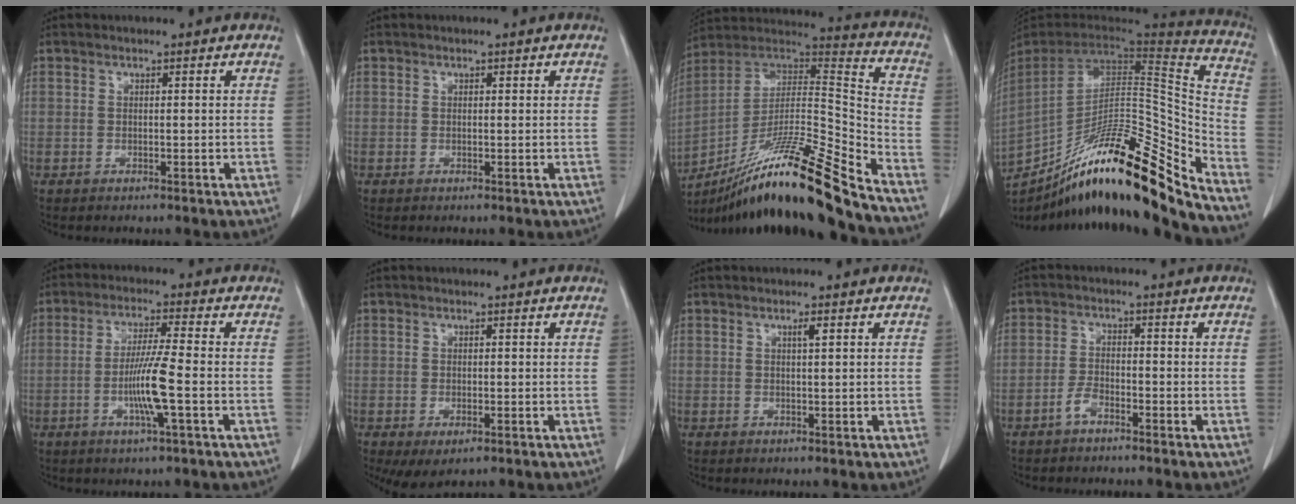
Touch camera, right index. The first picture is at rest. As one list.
[{"total": 0.0}, {"total": 24.4, "force": [-18.1, 0.0, 16.3], "torque": [-0.261, -0.006, -0.325]}, {"total": 29.6, "force": [-23.1, 1.7, 18.4], "torque": [-0.242, -0.022, -0.367]}, {"total": 7.6, "force": [-1.9, -0.6, 7.3], "torque": [-0.142, -0.007, -0.038]}, {"total": 3.5, "force": [-1.6, 1.5, 2.8], "torque": [-0.043, -0.010, -0.015]}, {"total": 1.1, "force": [0.5, 0.0, 0.9], "torque": [-0.018, 0.000, 0.009]}, {"total": 2.5, "force": [-1.9, 0.7, 1.4], "torque": [-0.030, 0.002, -0.038]}]